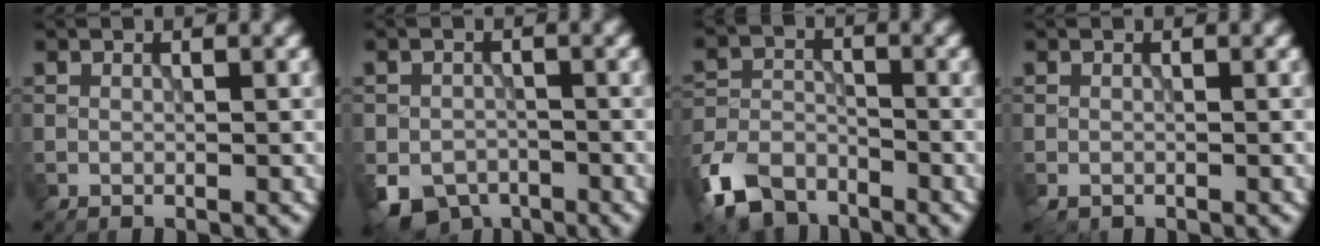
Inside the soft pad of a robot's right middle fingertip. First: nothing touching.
{"total": 4.9, "force": [-3.0, 3.3, 2.2], "torque": [-0.037, -0.013, -0.055]}
{"total": 6.8, "force": [-4.9, 3.6, 2.9], "torque": [-0.061, -0.007, -0.106]}
{"total": 0.9, "force": [-0.6, 0.6, 0.4], "torque": [-0.008, -0.005, -0.012]}